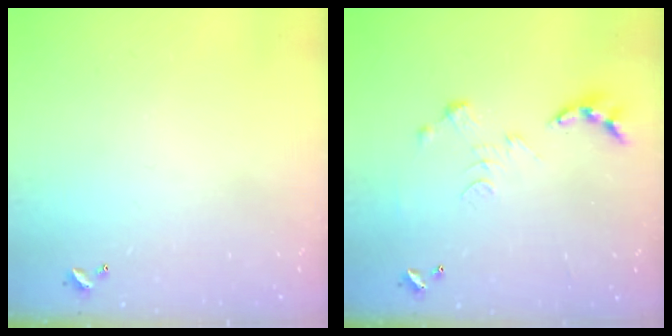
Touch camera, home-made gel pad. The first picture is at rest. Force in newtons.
{"total": 0.0}